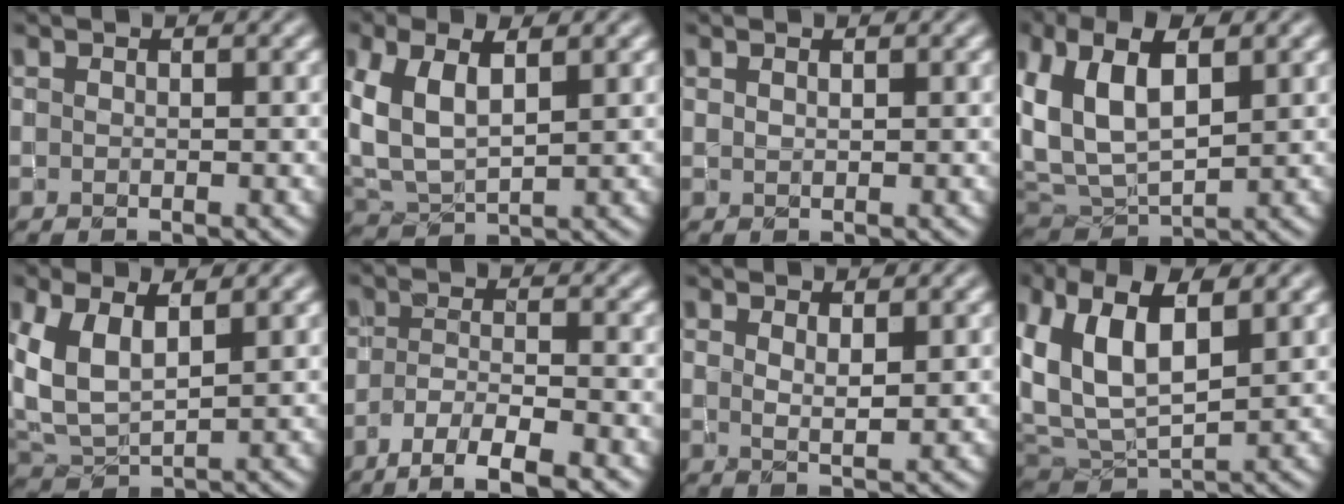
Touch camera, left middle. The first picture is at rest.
{"total": 6.7, "force": [2.2, 3.6, 5.2], "torque": [-0.136, 0.012, 0.041]}
{"total": 0.6, "force": [0.5, 0.2, 0.1], "torque": [-0.006, 0.005, 0.011]}
{"total": 8.8, "force": [3.3, 4.9, 6.6], "torque": [-0.162, 0.016, 0.060]}
{"total": 5.8, "force": [2.3, 3.1, 4.4], "torque": [-0.111, 0.008, 0.046]}
{"total": 4.5, "force": [-3.1, 1.0, 3.1], "torque": [-0.054, 0.004, -0.058]}
{"total": 1.7, "force": [1.1, 0.4, 1.2], "torque": [-0.022, -0.003, 0.022]}
{"total": 9.7, "force": [3.6, 5.1, 7.4], "torque": [-0.174, 0.011, 0.067]}